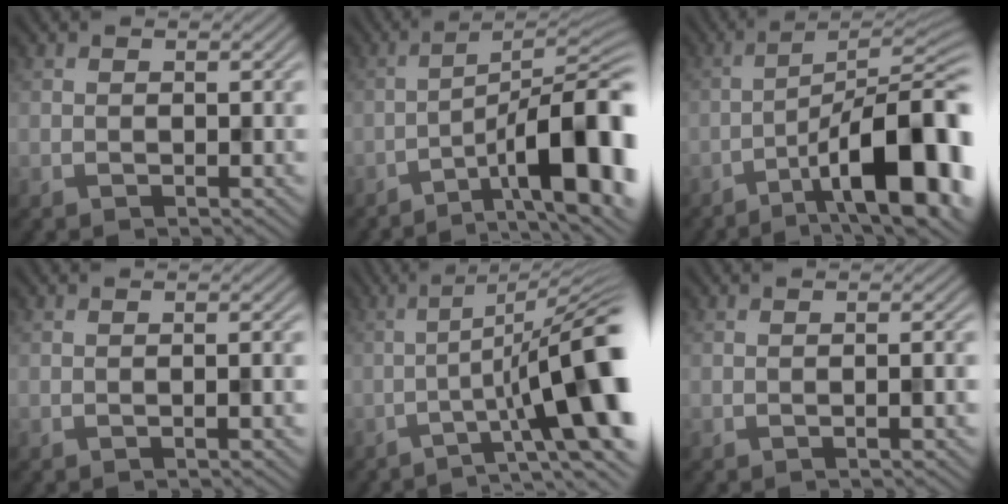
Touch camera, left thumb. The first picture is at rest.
{"total": 13.3, "force": [-5.8, 3.3, 11.5], "torque": [-0.160, 0.016, -0.088]}
{"total": 15.1, "force": [-6.7, 4.1, 12.9], "torque": [-0.172, 0.014, -0.102]}
{"total": 1.4, "force": [-0.3, 0.2, 1.4], "torque": [-0.020, 0.002, -0.006]}
{"total": 14.4, "force": [-3.7, 2.8, 13.6], "torque": [-0.172, 0.011, -0.059]}
{"total": 1.8, "force": [-0.3, 0.3, 1.7], "torque": [-0.024, 0.004, -0.008]}